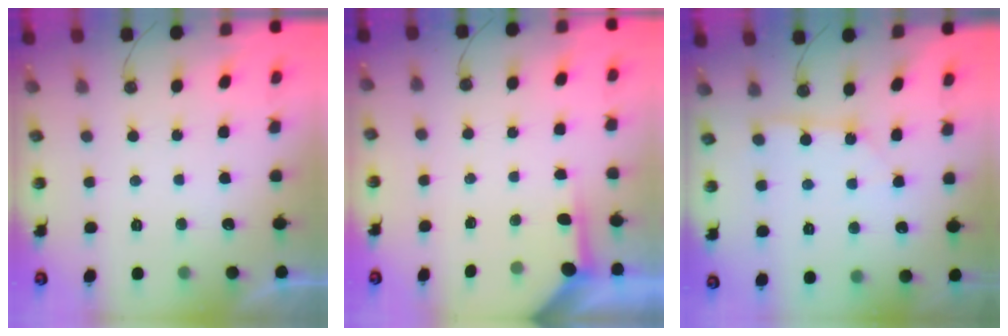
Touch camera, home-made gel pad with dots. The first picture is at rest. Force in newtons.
{"total": 3.5, "press": 3.5, "slide": 0.5}
{"total": 2.6, "press": 2.6, "slide": 0.0}